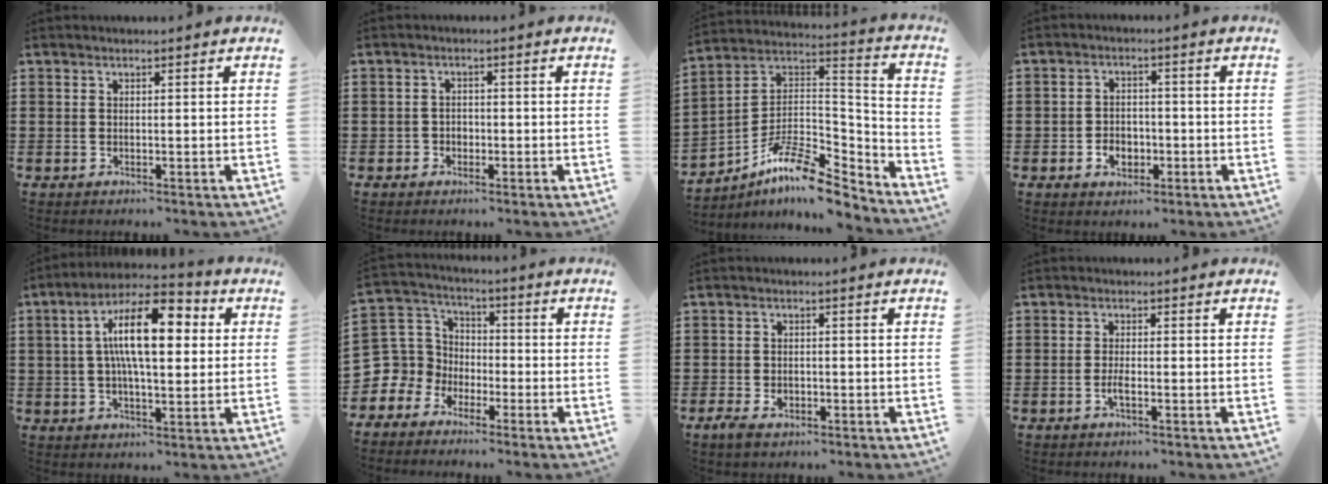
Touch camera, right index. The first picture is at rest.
{"total": 1.5, "force": [-0.7, 1.2, 0.3], "torque": [-0.011, -0.001, -0.016]}
{"total": 11.7, "force": [-8.9, 3.4, 6.7], "torque": [-0.127, 0.023, -0.174]}
{"total": 3.6, "force": [-1.4, 2.7, 1.9], "torque": [-0.031, 0.001, -0.029]}
{"total": 14.1, "force": [3.3, 5.6, 12.5], "torque": [-0.231, 0.007, 0.049]}
{"total": 7.9, "force": [-2.3, 7.5, 1.5], "torque": [-0.084, 0.001, -0.047]}
{"total": 2.0, "force": [-1.0, 1.3, 1.2], "torque": [-0.030, -0.002, -0.022]}
{"total": 1.9, "force": [-0.8, 0.3, 1.7], "torque": [-0.038, -0.002, -0.016]}